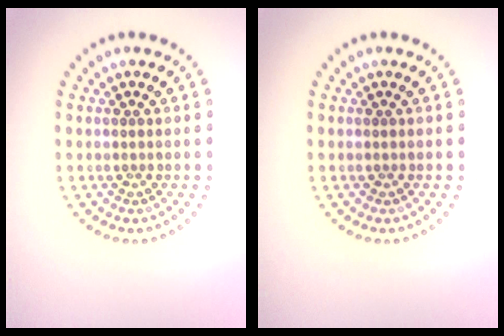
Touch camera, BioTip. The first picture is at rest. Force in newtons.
{"total": 0.0}